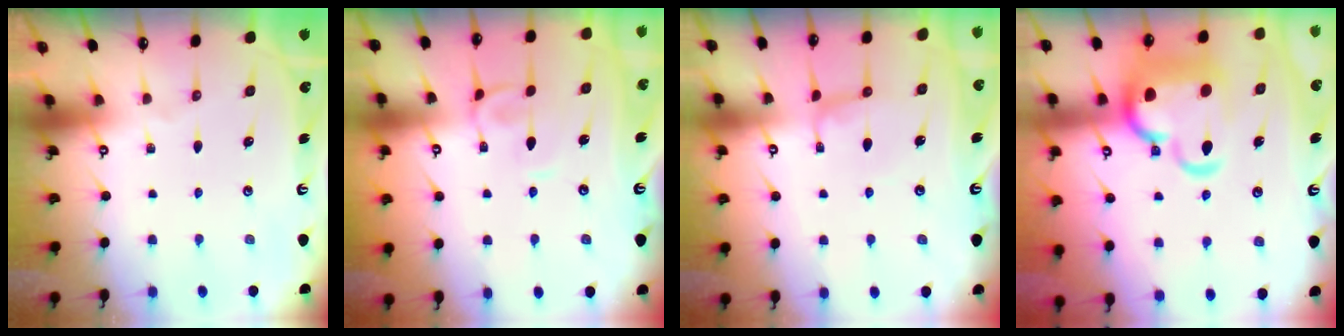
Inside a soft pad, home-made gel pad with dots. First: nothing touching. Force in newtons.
{"total": 2.7, "press": 2.7, "slide": 0.2}
{"total": 3.3, "press": 3.2, "slide": 0.9}
{"total": 11.5, "press": 11.2, "slide": 2.3}